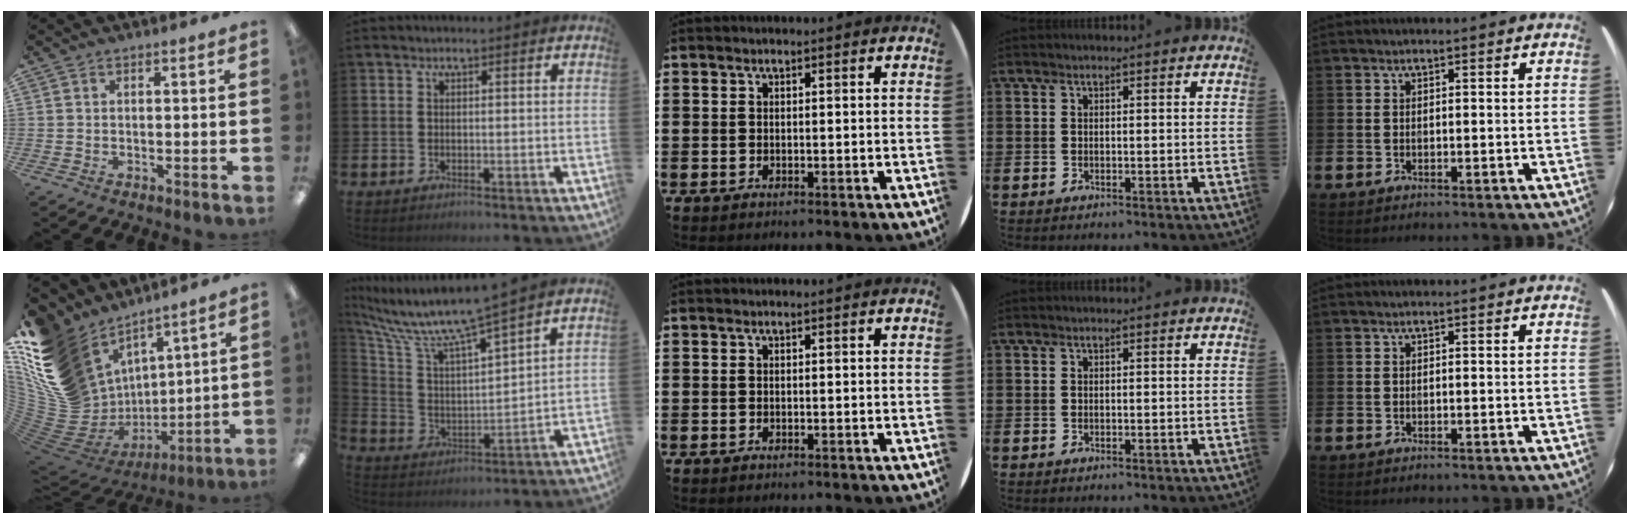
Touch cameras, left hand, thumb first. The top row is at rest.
{"thumb": {"total": 20.2, "force": [7.8, 15.1, 10.9], "torque": [-0.232, -0.082, 0.178]}, "index": {"total": 8.7, "force": [7.7, 0.2, 3.9], "torque": [-0.113, -0.053, 0.125]}}